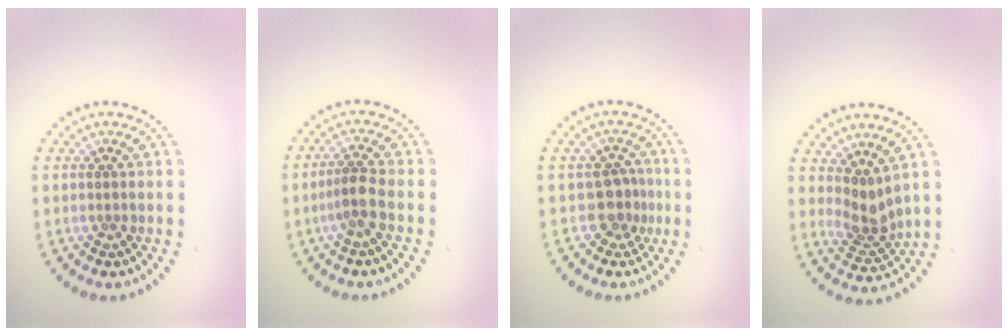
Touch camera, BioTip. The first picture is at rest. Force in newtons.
{"total": 2.4, "press": 1.9, "slide": 1.5}
{"total": 2.4, "press": 2.0, "slide": 1.3}
{"total": 2.7, "press": 2.0, "slide": 1.8}